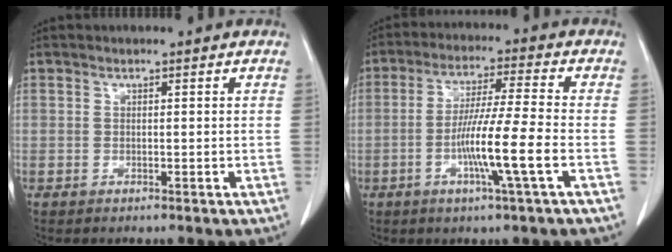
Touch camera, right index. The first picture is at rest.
{"total": 10.6, "force": [-3.2, -0.7, 10.1], "torque": [-0.187, -0.009, -0.062]}